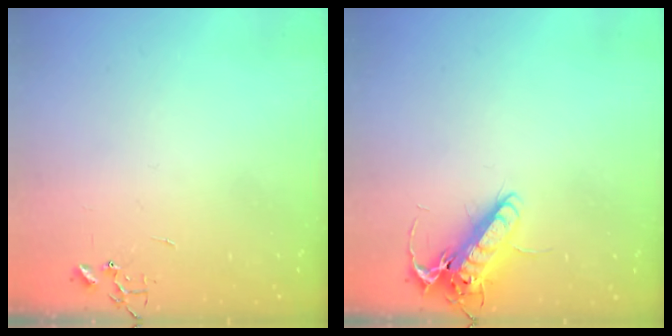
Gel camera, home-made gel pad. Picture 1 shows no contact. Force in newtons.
{"total": 13.8, "press": 13.6, "slide": 2.3}